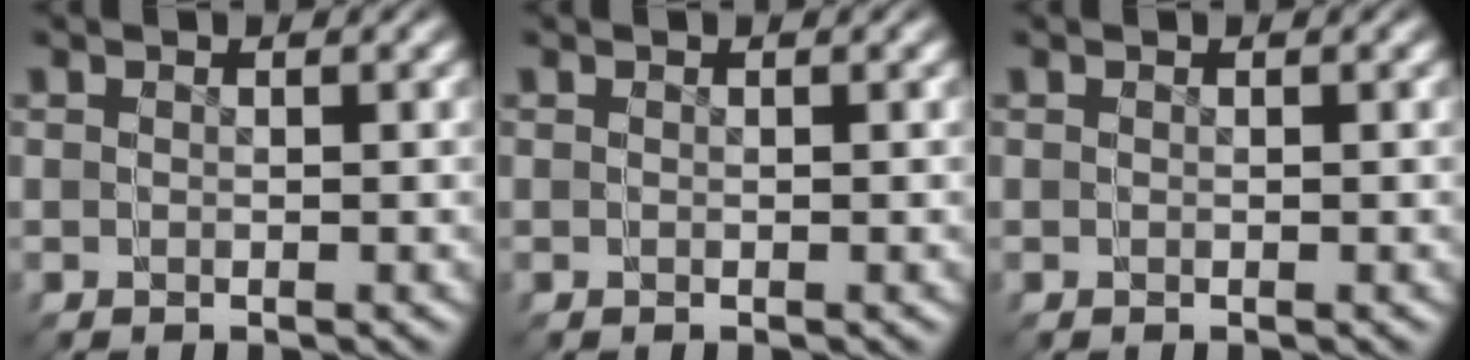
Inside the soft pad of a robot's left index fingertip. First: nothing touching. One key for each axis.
{"total": 0.0}
{"total": 0.0}